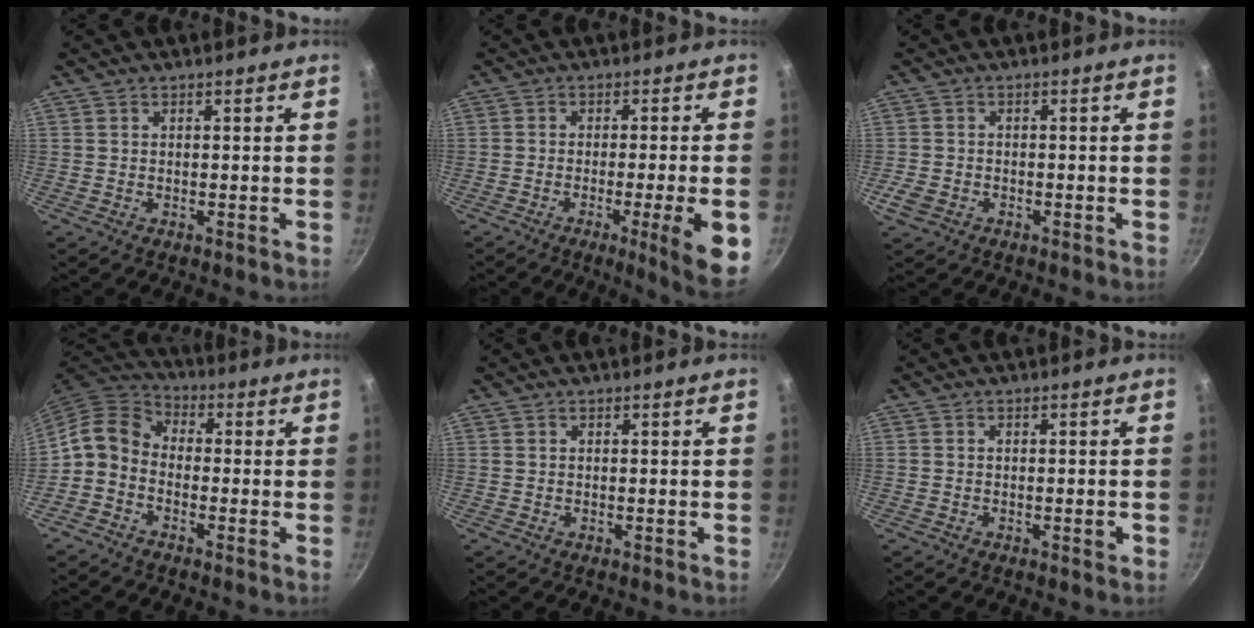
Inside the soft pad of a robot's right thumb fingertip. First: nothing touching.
{"total": 10.2, "force": [-3.4, 0.8, 9.6], "torque": [-0.126, 0.008, -0.044]}
{"total": 3.5, "force": [-1.6, 2.5, 1.7], "torque": [-0.039, 0.008, -0.030]}
{"total": 7.8, "force": [-2.2, 5.9, 4.6], "torque": [-0.079, 0.041, -0.066]}
{"total": 0.0}
{"total": 1.5, "force": [-0.6, 0.5, 1.2], "torque": [-0.021, 0.003, -0.010]}